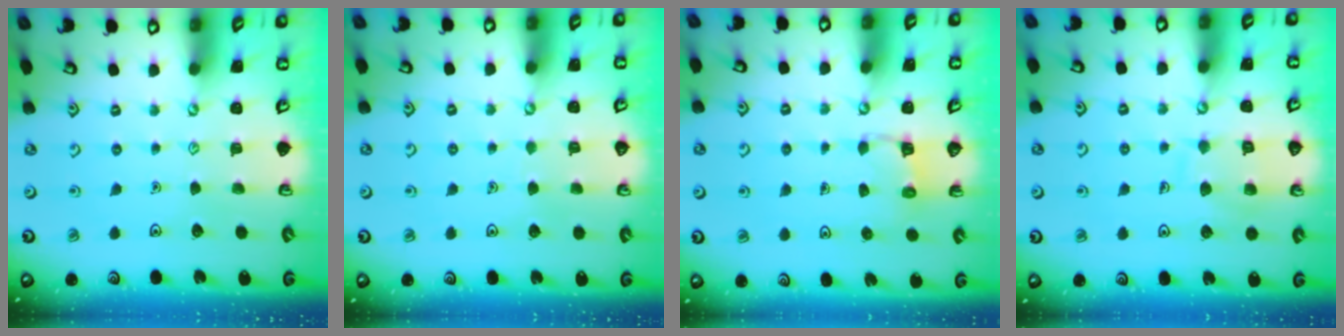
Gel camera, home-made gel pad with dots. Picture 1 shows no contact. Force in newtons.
{"total": 2.4, "press": 2.4, "slide": 0.2}
{"total": 2.9, "press": 2.9, "slide": 0.3}
{"total": 9.6, "press": 9.6, "slide": 0.9}